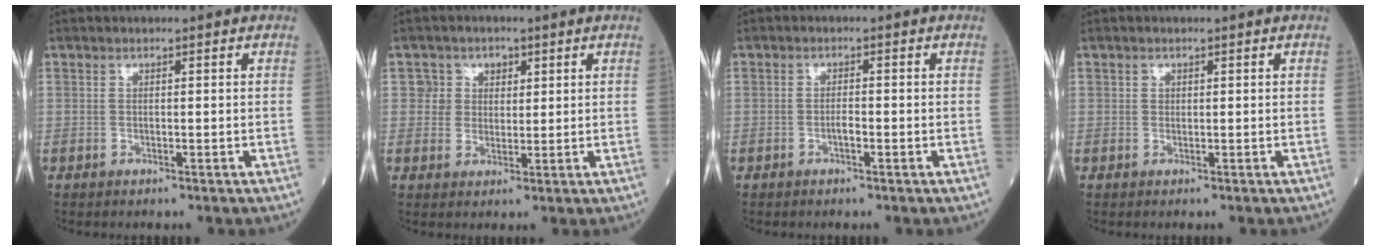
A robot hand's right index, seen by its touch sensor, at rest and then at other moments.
{"total": 3.8, "force": [1.3, 3.6, 0.3], "torque": [0.010, 0.008, 0.017]}
{"total": 1.6, "force": [-0.7, 0.3, 1.4], "torque": [-0.023, 0.002, -0.014]}
{"total": 0.6, "force": [0.2, 0.5, 0.1], "torque": [0.001, 0.001, 0.002]}